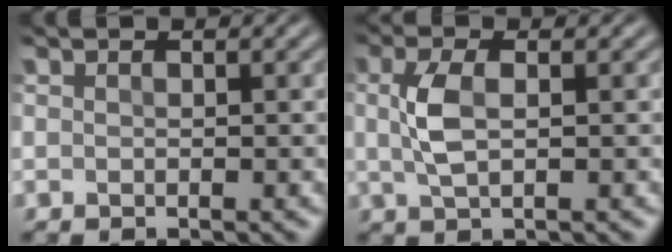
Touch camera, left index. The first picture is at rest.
{"total": 3.1, "force": [0.1, 1.3, 2.8], "torque": [-0.064, 0.006, 0.002]}